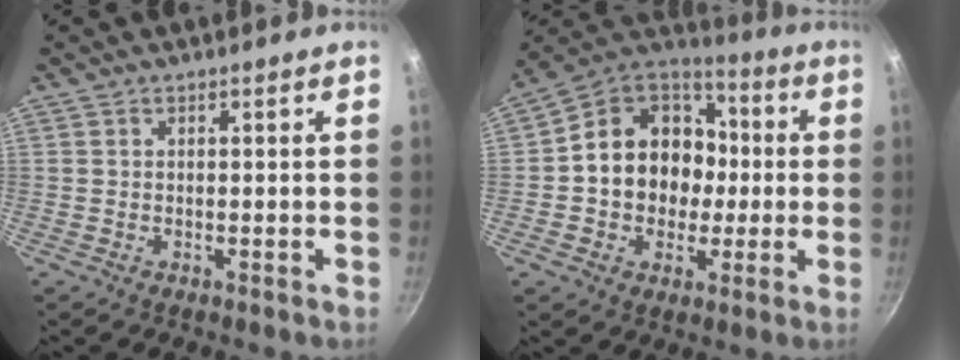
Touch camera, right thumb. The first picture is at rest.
{"total": 17.6, "force": [-0.3, 14.9, 9.5], "torque": [-0.120, 0.039, -0.013]}